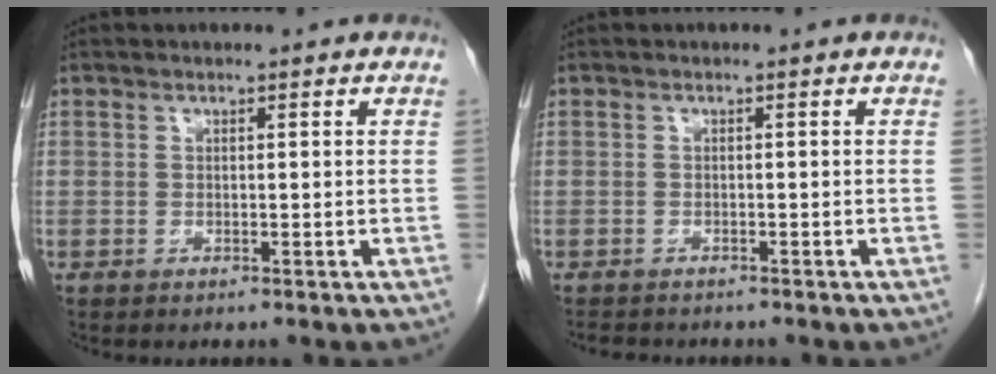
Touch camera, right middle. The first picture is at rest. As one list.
[{"total": 3.0, "force": [-2.6, 1.1, 0.8], "torque": [-0.016, -0.006, -0.036]}]